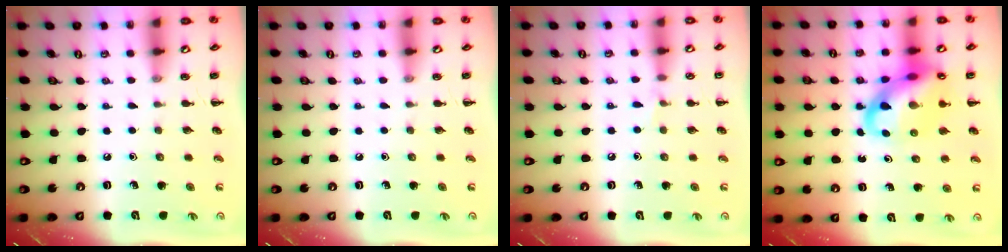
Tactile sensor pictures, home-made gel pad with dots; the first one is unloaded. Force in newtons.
{"total": 0.0}
{"total": 4.3, "press": 4.1, "slide": 1.4}
{"total": 15.9, "press": 15.5, "slide": 3.6}